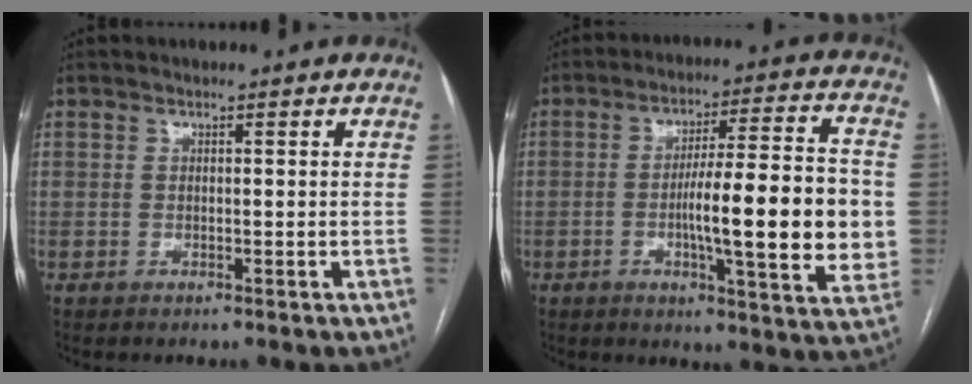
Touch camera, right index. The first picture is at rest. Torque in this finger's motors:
{"motor_torque": [2.14, 0.00, 0.43, 0.10]}